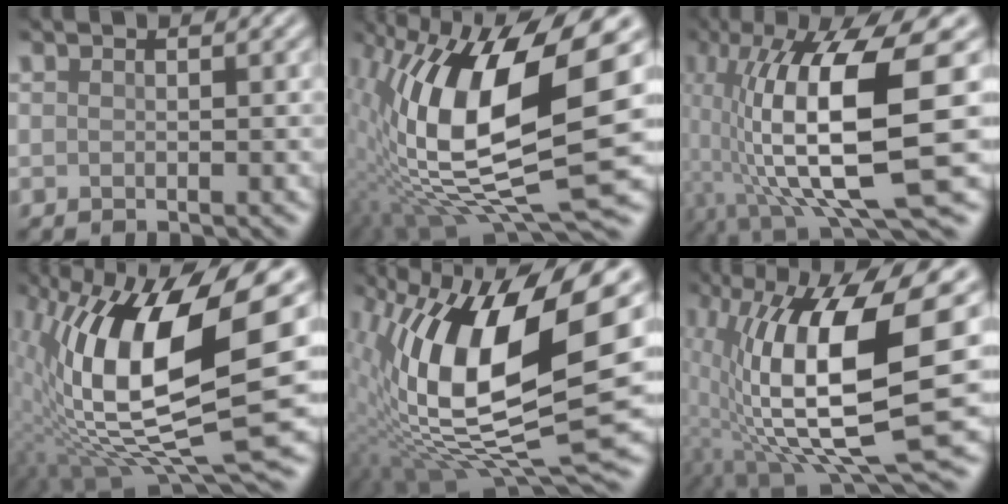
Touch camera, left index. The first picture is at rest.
{"total": 16.0, "force": [0.8, 6.3, 14.7], "torque": [-0.287, -0.006, 0.006]}
{"total": 13.3, "force": [-1.1, 3.6, 12.8], "torque": [-0.223, -0.006, -0.019]}
{"total": 16.0, "force": [1.0, 6.2, 14.8], "torque": [-0.285, -0.009, 0.014]}
{"total": 17.4, "force": [2.0, 7.6, 15.6], "torque": [-0.302, -0.010, 0.033]}
{"total": 13.6, "force": [0.4, 4.0, 13.0], "torque": [-0.236, -0.012, 0.004]}